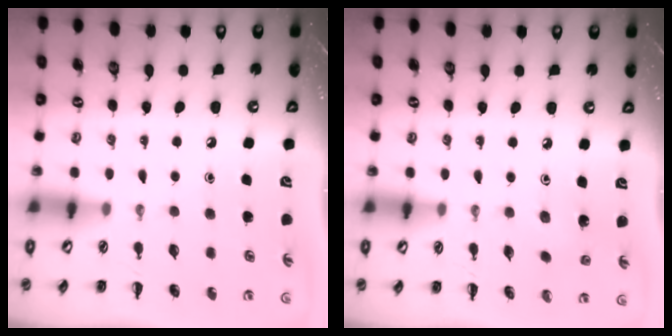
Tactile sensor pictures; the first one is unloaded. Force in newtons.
{"total": 1.1, "press": 1.0, "slide": 0.5}